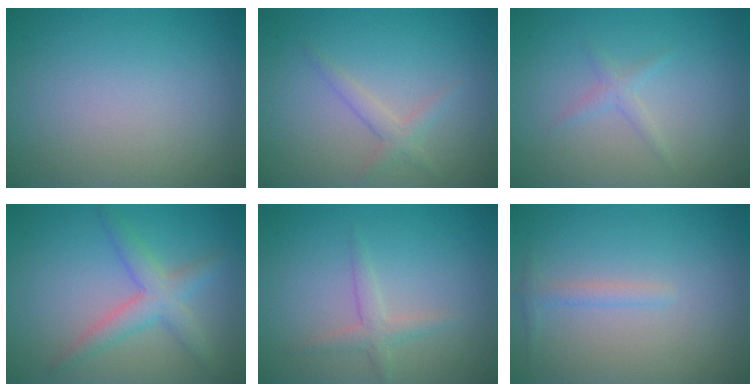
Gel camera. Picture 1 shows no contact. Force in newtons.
{"total": 1.6, "press": 1.6, "slide": 0.1}
{"total": 1.1, "press": 1.1, "slide": 0.0}
{"total": 3.6, "press": 3.6, "slide": 0.1}
{"total": 1.7, "press": 1.7, "slide": 0.1}
{"total": 1.1, "press": 1.1, "slide": 0.0}